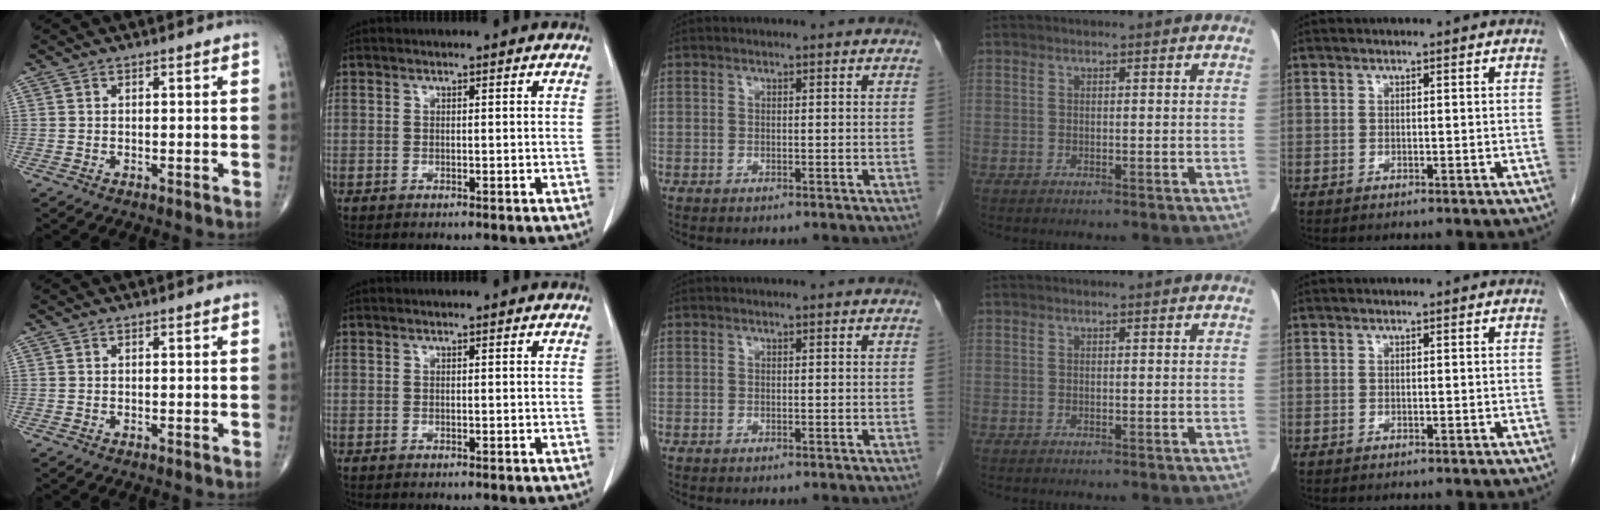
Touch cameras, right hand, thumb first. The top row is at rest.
{}